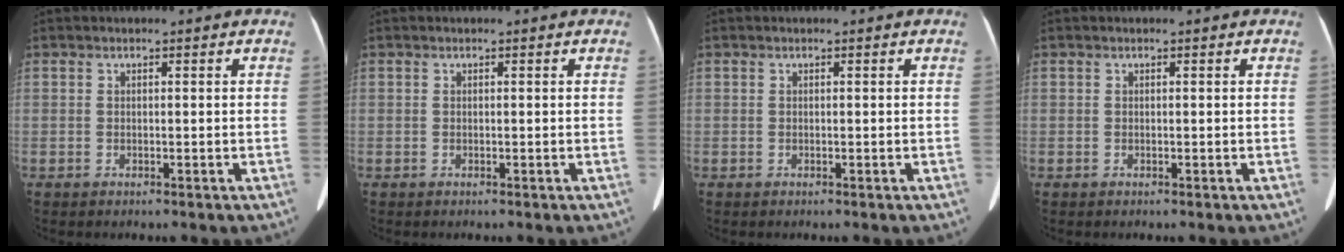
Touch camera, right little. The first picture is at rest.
{"total": 0.0}
{"total": 0.0}
{"total": 0.0}